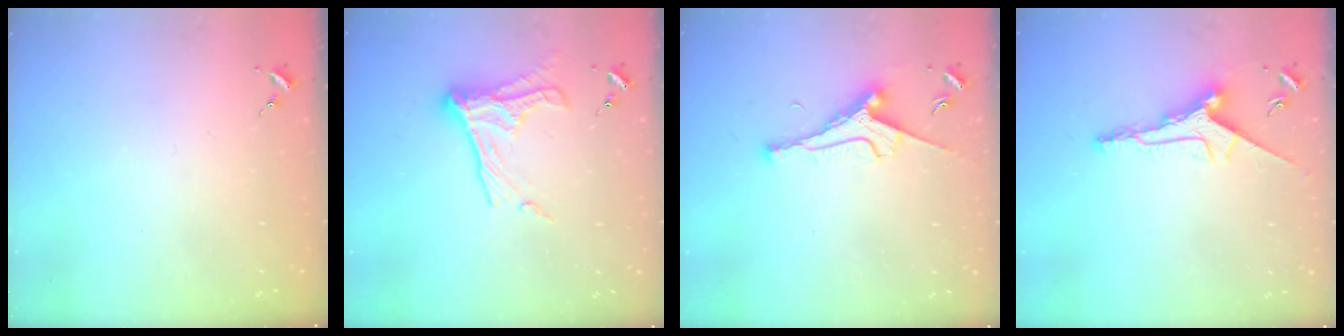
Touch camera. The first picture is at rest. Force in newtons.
{"total": 13.4, "press": 13.3, "slide": 0.9}
{"total": 9.3, "press": 9.2, "slide": 1.1}
{"total": 9.4, "press": 9.4, "slide": 0.3}